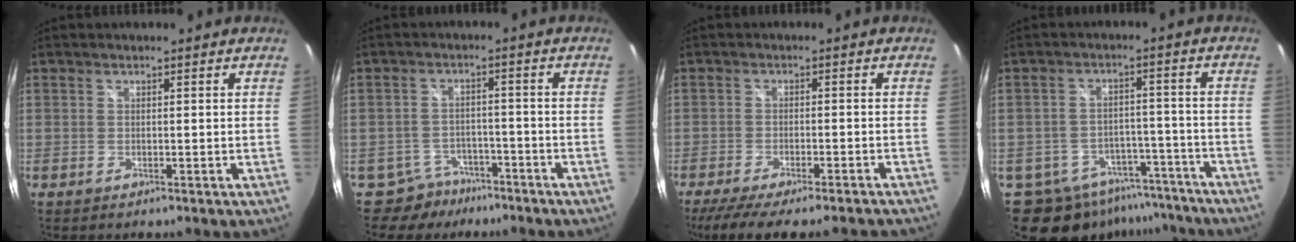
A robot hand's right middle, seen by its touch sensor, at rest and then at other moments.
{"total": 6.0, "force": [-4.7, 3.7, 0.1], "torque": [-0.012, 0.018, -0.069]}
{"total": 13.7, "force": [-11.8, 1.6, 6.7], "torque": [-0.135, -0.034, -0.172]}
{"total": 16.9, "force": [-13.1, 9.2, 5.3], "torque": [-0.128, 0.019, -0.166]}